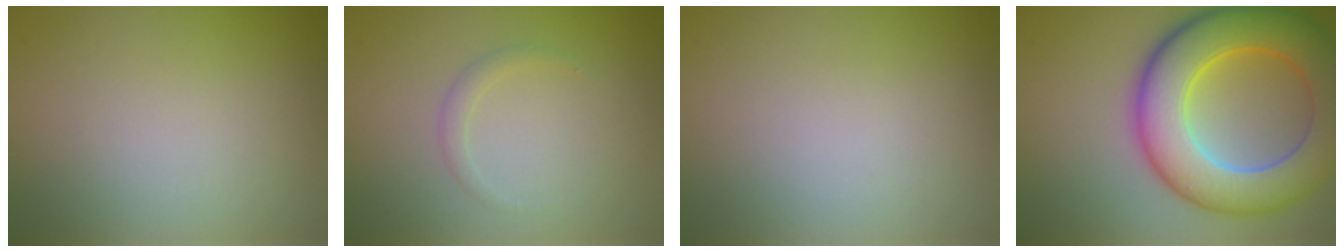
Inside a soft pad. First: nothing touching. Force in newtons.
{"total": 0.9, "press": 0.9, "slide": 0.0}
{"total": 0.0}
{"total": 10.8, "press": 10.8, "slide": 0.3}